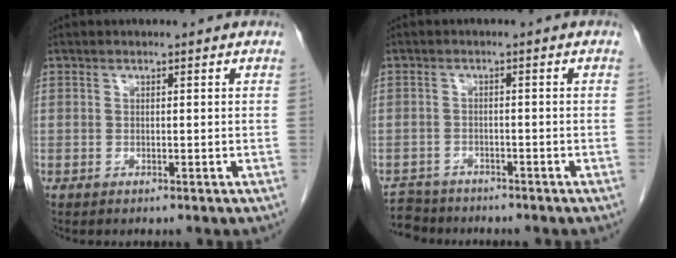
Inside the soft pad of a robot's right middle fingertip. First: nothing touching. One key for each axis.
{"total": 5.0, "fx": -4.7, "fy": 1.8, "fz": -0.3, "tx": 0.006, "ty": -0.005, "tz": -0.080}